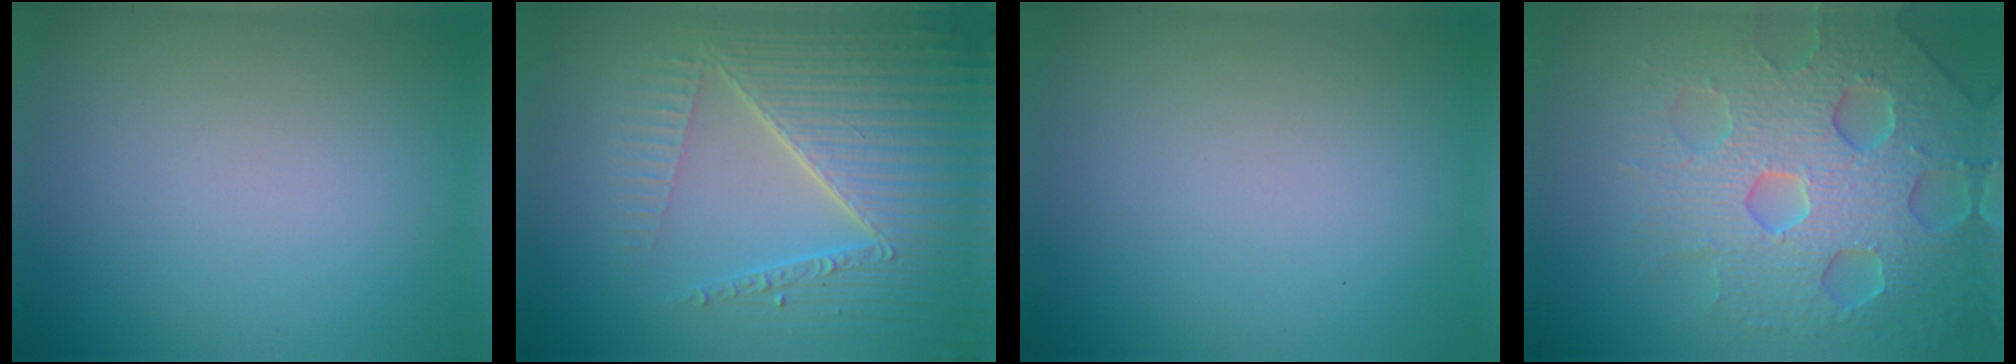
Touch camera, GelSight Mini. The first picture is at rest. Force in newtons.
{"total": 6.9, "press": 5.3, "slide": 4.4}
{"total": 0.0}
{"total": 7.3, "press": 7.2, "slide": 1.5}